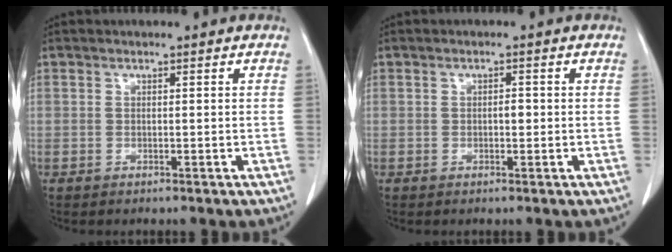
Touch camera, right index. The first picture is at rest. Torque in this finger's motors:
{"motor_torque": [0.19, -0.10, 0.12, 0.03]}